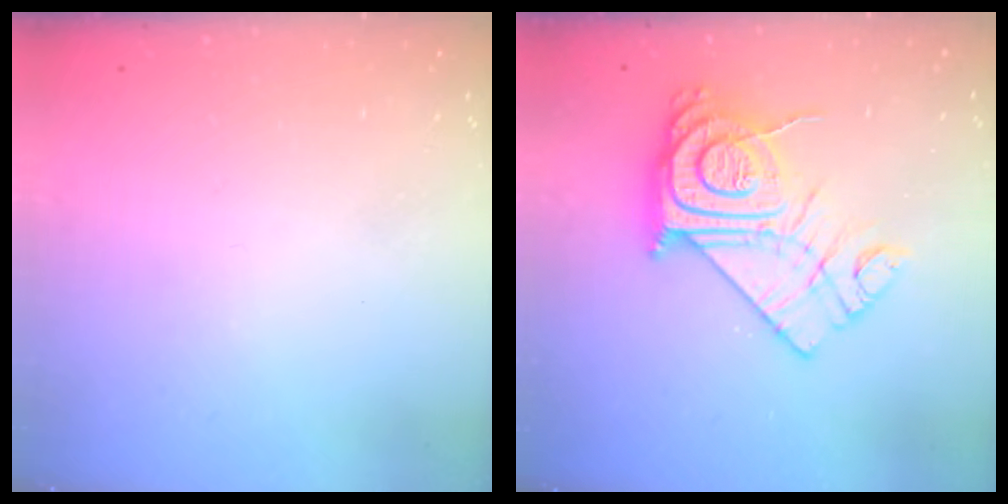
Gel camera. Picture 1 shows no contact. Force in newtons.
{"total": 18.1, "press": 18.0, "slide": 1.5}